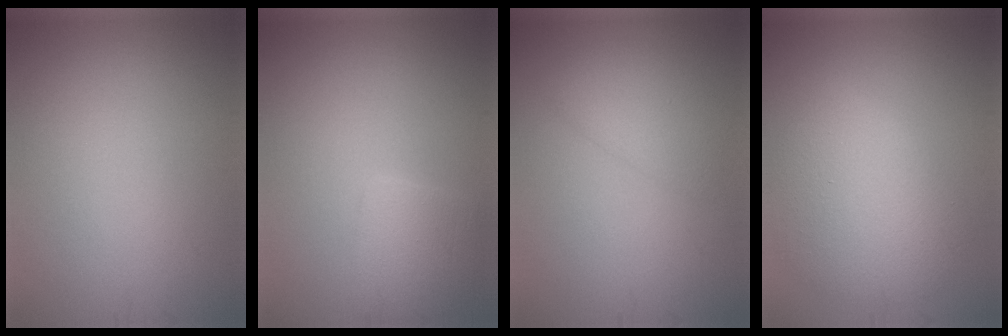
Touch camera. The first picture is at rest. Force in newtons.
{"total": 3.0, "press": 3.0, "slide": 0.2}
{"total": 2.0, "press": 2.0, "slide": 0.2}
{"total": 5.5, "press": 5.5, "slide": 0.2}